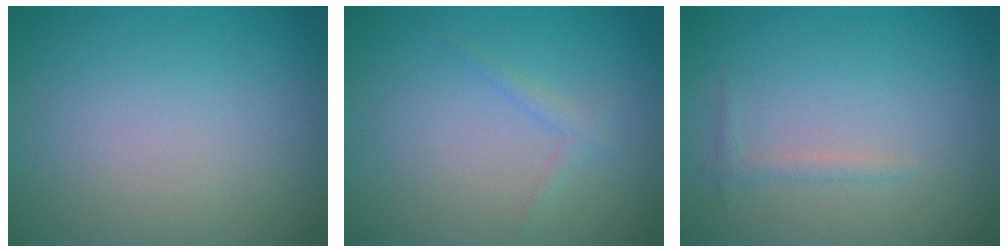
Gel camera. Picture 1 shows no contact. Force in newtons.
{"total": 1.0, "press": 1.0, "slide": 0.1}
{"total": 0.9, "press": 0.9, "slide": 0.1}